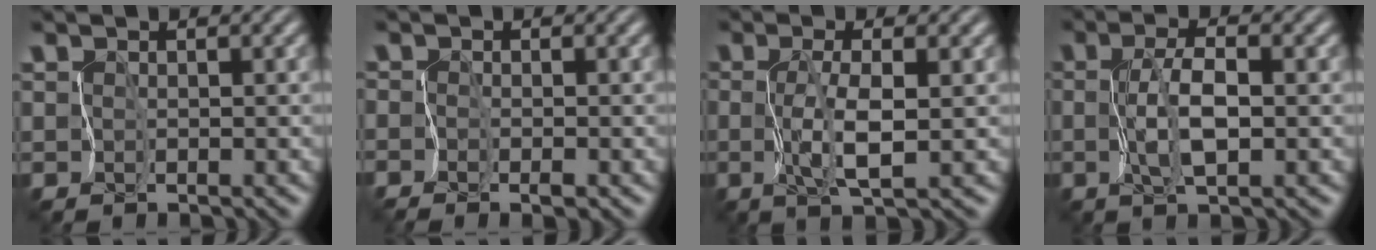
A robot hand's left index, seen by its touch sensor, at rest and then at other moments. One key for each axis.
{"total": 0.8, "fx": -0.8, "fy": 0.1, "fz": 0.3, "tx": -0.009, "ty": -0.005, "tz": -0.017}
{"total": 2.8, "fx": -0.1, "fy": 0.0, "fz": 2.8, "tx": -0.064, "ty": -0.005, "tz": 0.000}
{"total": 2.8, "fx": -0.3, "fy": 0.5, "fz": 2.8, "tx": -0.063, "ty": -0.001, "tz": -0.003}